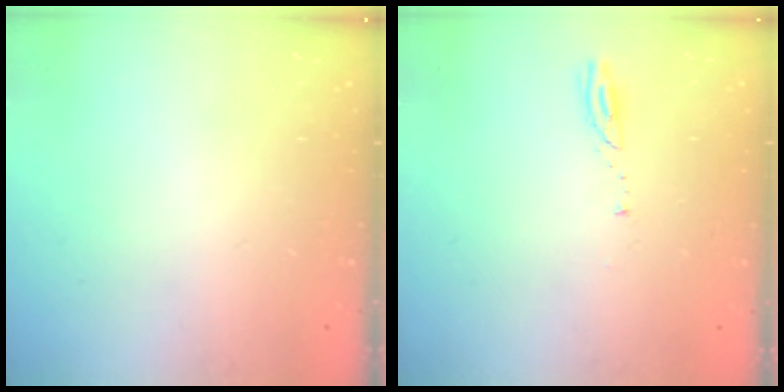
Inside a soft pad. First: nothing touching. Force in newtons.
{"total": 4.4, "press": 4.3, "slide": 0.7}